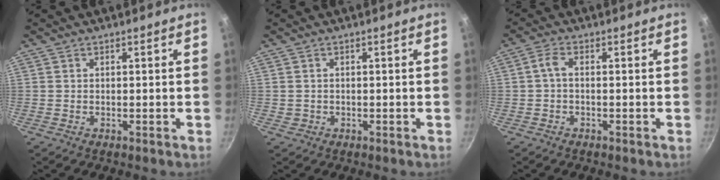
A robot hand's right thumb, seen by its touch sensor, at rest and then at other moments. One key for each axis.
{"total": 0.6, "fx": 0.0, "fy": 0.6, "fz": 0.0, "tx": -0.001, "ty": 0.003, "tz": 0.004}
{"total": 0.8, "fx": 0.0, "fy": 0.4, "fz": 0.7, "tx": -0.015, "ty": 0.005, "tz": -0.001}